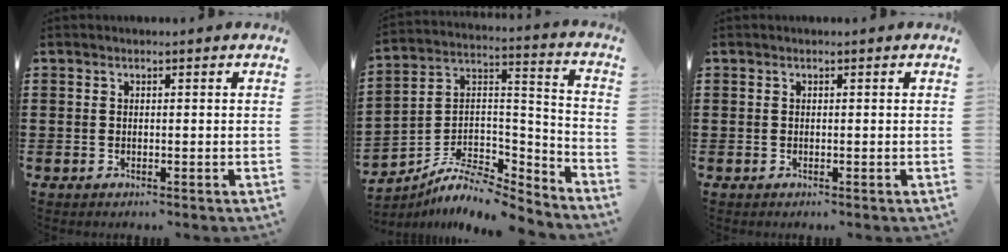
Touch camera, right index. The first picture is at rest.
{"total": 8.2, "force": [-6.7, 3.4, 3.5], "torque": [-0.069, 0.010, -0.130]}
{"total": 0.0}